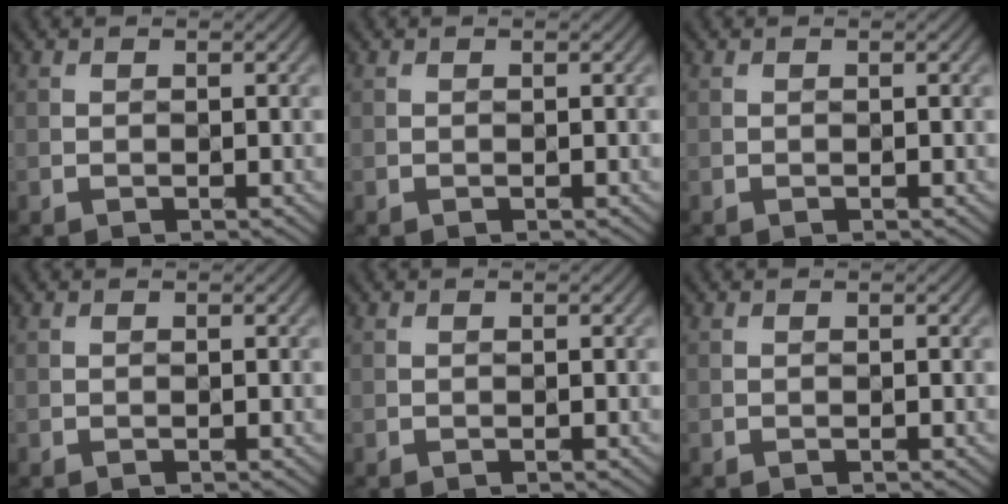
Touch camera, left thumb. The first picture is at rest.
{"total": 0.0}
{"total": 0.0}
{"total": 0.0}
{"total": 0.0}
{"total": 0.0}